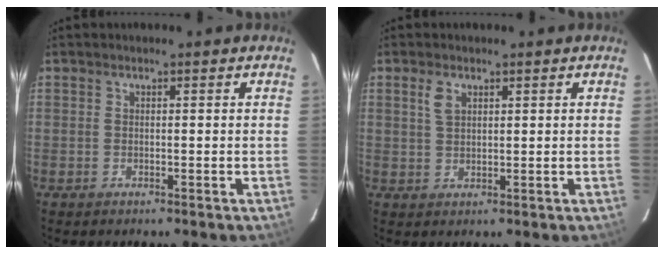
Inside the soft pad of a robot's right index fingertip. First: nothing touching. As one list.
[{"total": 2.9, "force": [1.4, 1.7, 1.8], "torque": [-0.036, 0.005, 0.028]}]